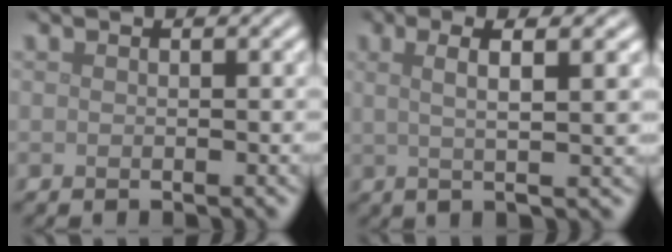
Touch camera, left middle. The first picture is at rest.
{"total": 4.9, "force": [1.4, 1.0, 4.6], "torque": [-0.072, 0.008, 0.020]}